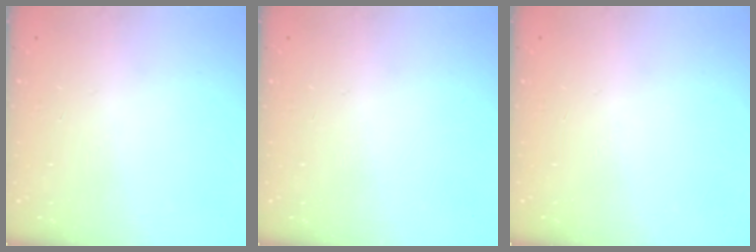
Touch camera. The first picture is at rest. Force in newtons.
{"total": 0.0}
{"total": 0.0}